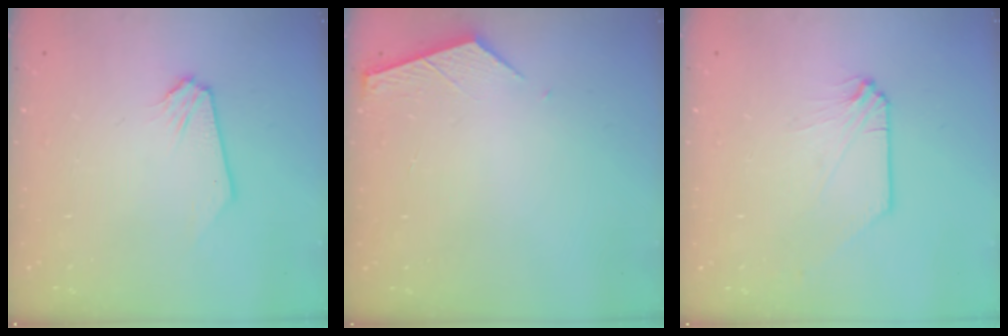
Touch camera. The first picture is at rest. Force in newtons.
{"total": 3.5, "press": 3.4, "slide": 0.3}
{"total": 0.0}